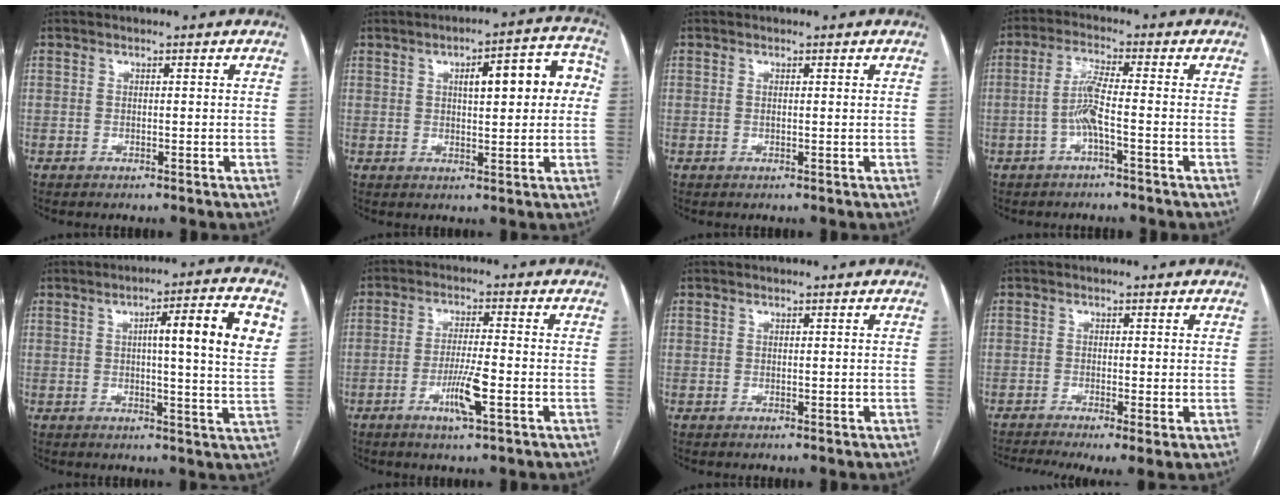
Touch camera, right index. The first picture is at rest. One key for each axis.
{"total": 9.8, "fx": 1.8, "fy": 2.8, "fz": 9.2, "tx": -0.116, "ty": 0.034, "tz": 0.021}
{"total": 0.6, "fx": 0.1, "fy": 0.1, "fz": 0.5, "tx": -0.016, "ty": -0.002, "tz": 0.003}
{"total": 5.0, "fx": -1.5, "fy": 0.0, "fz": 4.7, "tx": -0.100, "ty": 0.009, "tz": -0.031}
{"total": 11.7, "fx": 3.2, "fy": 0.2, "fz": 11.2, "tx": -0.155, "ty": 0.012, "tz": 0.038}
{"total": 6.1, "fx": -2.4, "fy": 0.3, "fz": 5.6, "tx": -0.107, "ty": -0.008, "tz": -0.044}
{"total": 0.0}
{"total": 8.1, "fx": -5.0, "fy": 1.6, "fz": 6.2, "tx": -0.107, "ty": -0.010, "tz": -0.083}